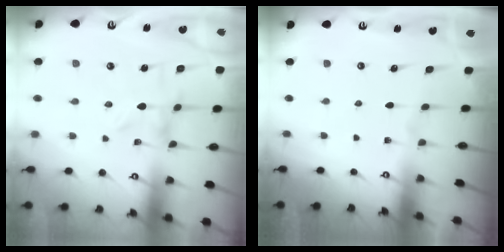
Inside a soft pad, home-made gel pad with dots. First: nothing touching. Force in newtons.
{"total": 0.0}